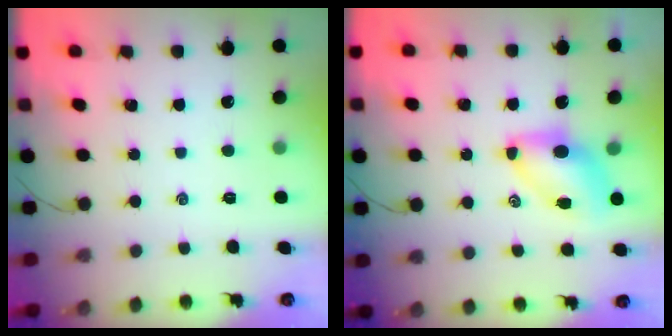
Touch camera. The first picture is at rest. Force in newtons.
{"total": 7.2, "press": 7.1, "slide": 1.1}